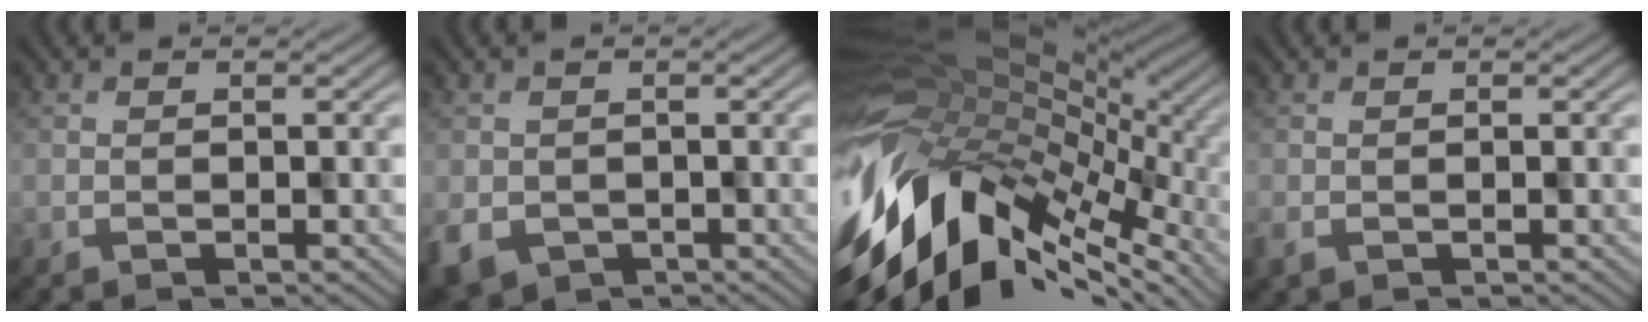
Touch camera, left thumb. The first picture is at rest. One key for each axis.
{"total": 4.6, "fx": -2.4, "fy": 3.5, "fz": 1.9, "tx": -0.045, "ty": -0.024, "tz": -0.031}
{"total": 17.0, "fx": -5.4, "fy": 10.2, "fz": 12.4, "tx": -0.271, "ty": -0.023, "tz": -0.089}
{"total": 1.1, "fx": -0.6, "fy": 0.5, "fz": 0.7, "tx": -0.020, "ty": -0.005, "tz": -0.007}